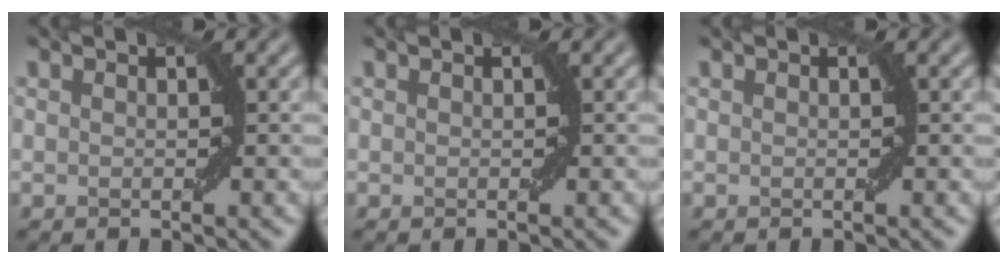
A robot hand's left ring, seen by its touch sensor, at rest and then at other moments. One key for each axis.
{"total": 0.0}
{"total": 0.0}